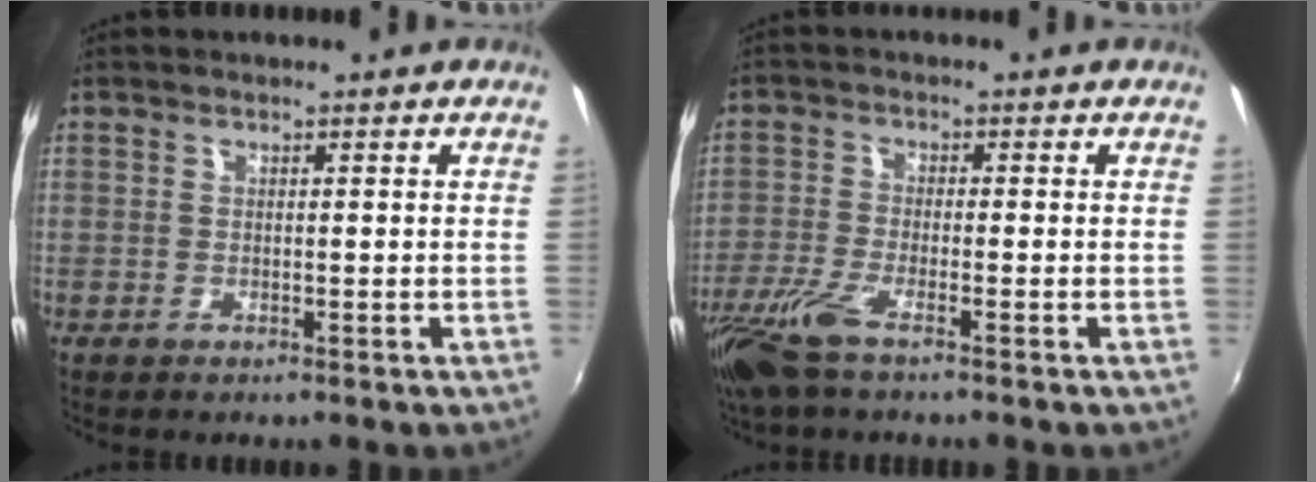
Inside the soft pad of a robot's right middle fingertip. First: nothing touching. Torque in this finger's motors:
{"motor_torque": [0.99, -0.94, 0.31, 0.12]}